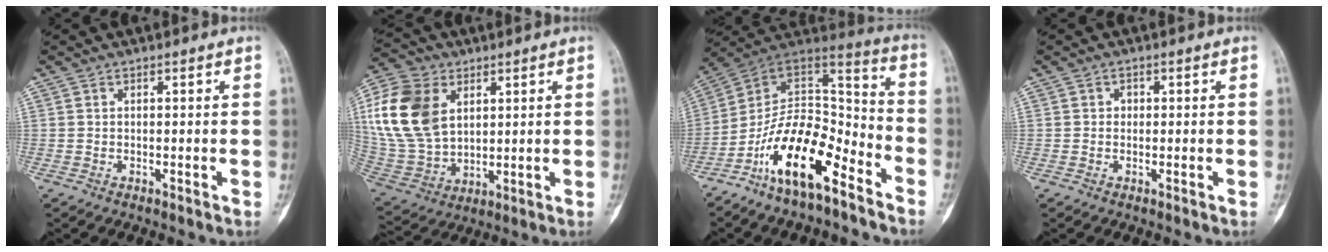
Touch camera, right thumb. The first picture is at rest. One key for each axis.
{"total": 18.1, "fx": 5.1, "fy": 12.4, "fz": 12.0, "tx": -0.240, "ty": -0.010, "tz": 0.107}
{"total": 17.8, "fx": -10.5, "fy": 7.3, "fz": 12.5, "tx": -0.196, "ty": 0.099, "tz": -0.185}
{"total": 1.0, "fx": 0.1, "fy": 0.9, "fz": 0.4, "tx": 0.000, "ty": 0.003, "tz": -0.001}